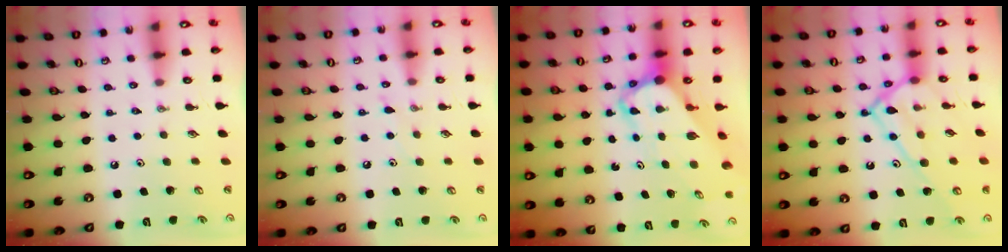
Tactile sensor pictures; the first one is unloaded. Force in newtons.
{"total": 5.3, "press": 5.3, "slide": 0.7}
{"total": 5.0, "press": 4.9, "slide": 0.4}
{"total": 16.4, "press": 16.4, "slide": 1.0}